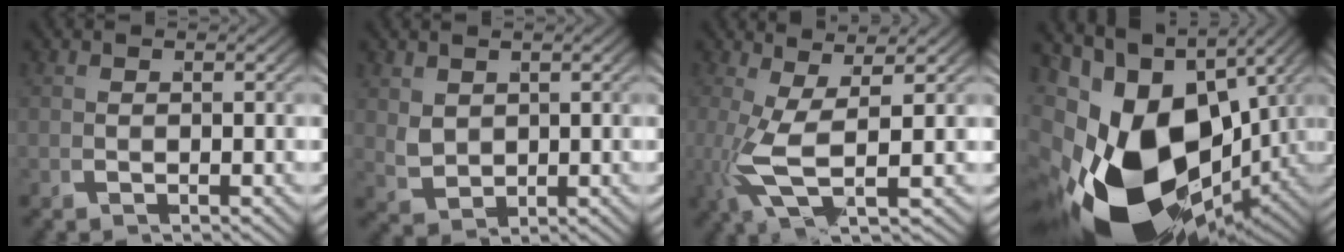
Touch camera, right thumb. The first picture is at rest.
{"total": 2.4, "force": [0.7, 1.7, 1.5], "torque": [-0.039, -0.018, 0.031]}
{"total": 5.7, "force": [0.8, 1.3, 5.5], "torque": [-0.123, -0.010, 0.018]}
{"total": 21.2, "force": [-3.9, 13.1, 16.2], "torque": [-0.301, -0.051, -0.031]}